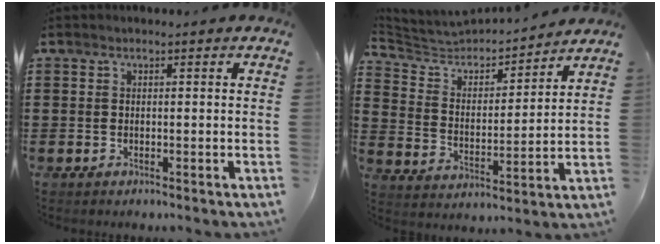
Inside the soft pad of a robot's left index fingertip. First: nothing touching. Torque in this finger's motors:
{"motor_torque": [1.05, -1.09, -0.02, 0.01]}